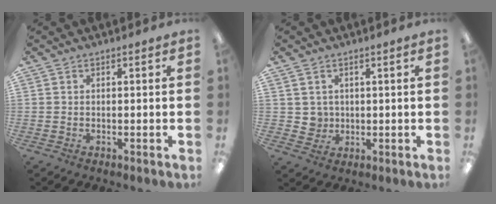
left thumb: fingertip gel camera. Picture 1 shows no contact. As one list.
[{"total": 3.5, "force": [1.5, 3.1, 0.2], "torque": [-0.008, -0.002, 0.028]}]